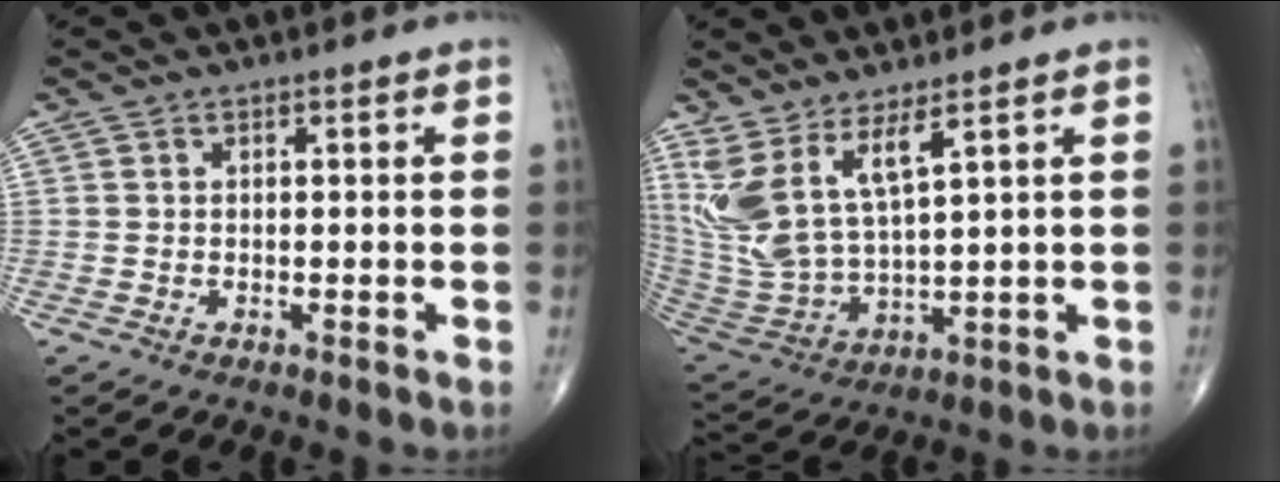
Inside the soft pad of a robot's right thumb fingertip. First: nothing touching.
{"total": 11.3, "force": [6.5, 3.0, 8.8], "torque": [-0.200, -0.044, 0.153]}